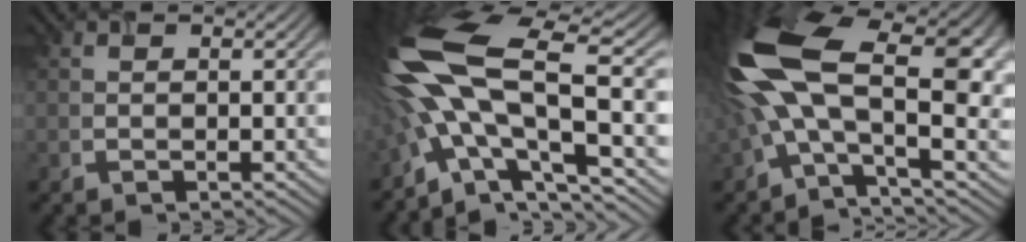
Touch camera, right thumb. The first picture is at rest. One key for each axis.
{"total": 17.4, "fx": -2.3, "fy": 6.6, "fz": 16.0, "tx": -0.344, "ty": -0.001, "tz": -0.038}
{"total": 17.0, "fx": 1.0, "fy": 7.3, "fz": 15.3, "tx": -0.321, "ty": 0.014, "tz": 0.011}